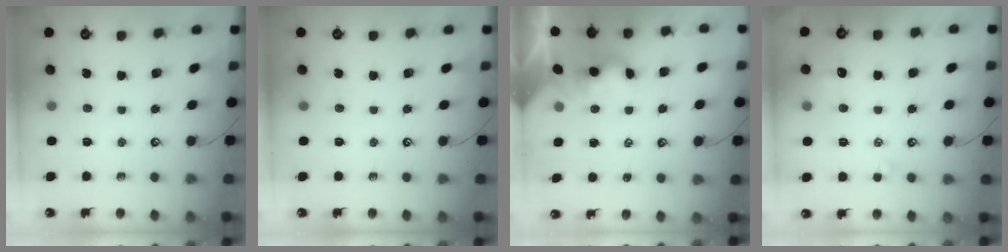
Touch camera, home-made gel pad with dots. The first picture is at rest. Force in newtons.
{"total": 0.0}
{"total": 2.3, "press": 2.3, "slide": 0.3}
{"total": 1.1, "press": 0.9, "slide": 0.6}